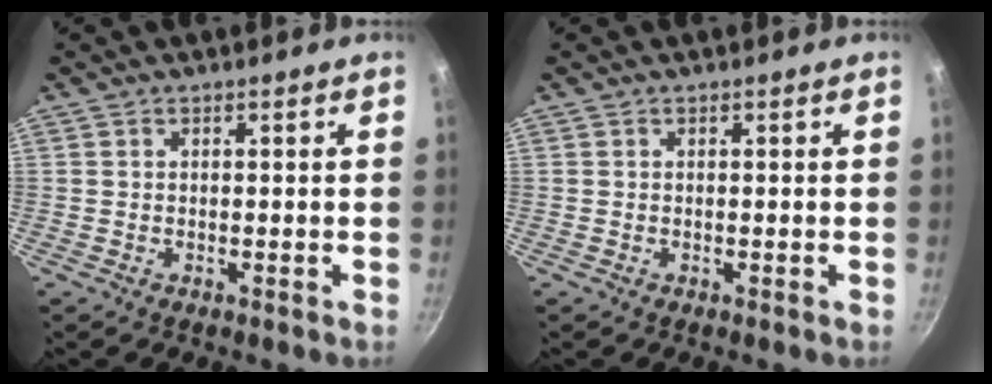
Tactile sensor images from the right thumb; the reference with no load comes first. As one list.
[{"total": 0.0}]